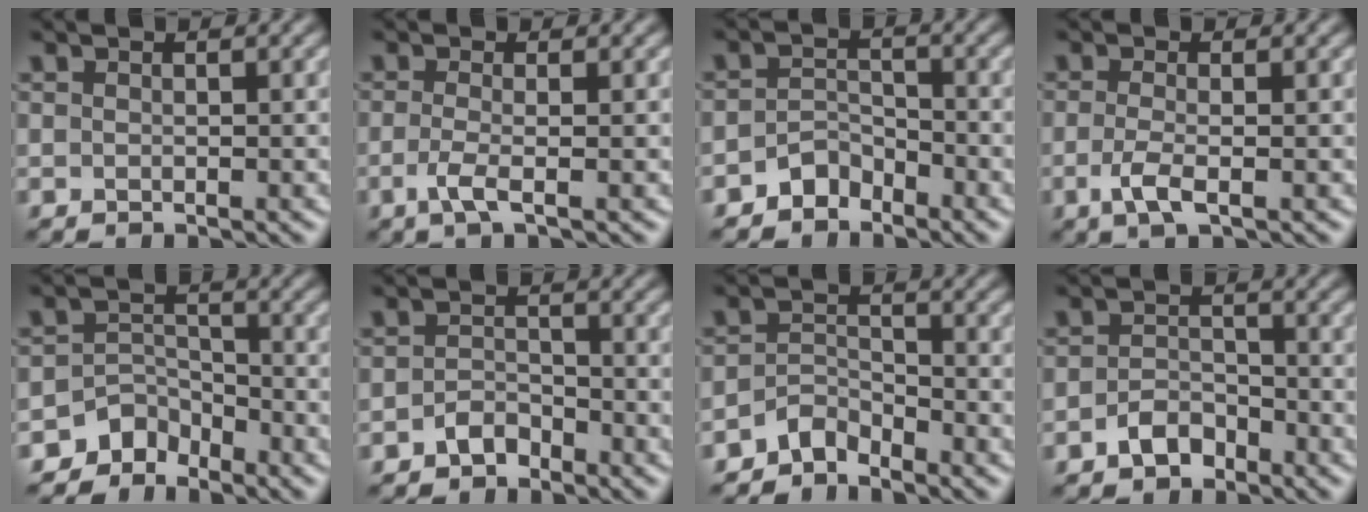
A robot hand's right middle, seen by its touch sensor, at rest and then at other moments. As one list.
[{"total": 2.4, "force": [-0.8, 0.6, 2.1], "torque": [-0.045, -0.005, -0.023]}, {"total": 2.3, "force": [-1.8, 1.3, 0.6], "torque": [-0.006, 0.012, -0.036]}, {"total": 2.5, "force": [-0.9, 0.7, 2.2], "torque": [-0.051, -0.006, -0.021]}, {"total": 3.2, "force": [-2.8, 1.7, 0.2], "torque": [0.008, 0.005, -0.058]}, {"total": 1.9, "force": [-1.4, 1.1, 0.7], "torque": [-0.012, 0.008, -0.030]}, {"total": 2.5, "force": [-2.2, 0.9, 0.7], "torque": [-0.011, 0.011, -0.048]}, {"total": 2.6, "force": [-1.7, 1.5, 1.1], "torque": [-0.019, 0.008, -0.035]}]